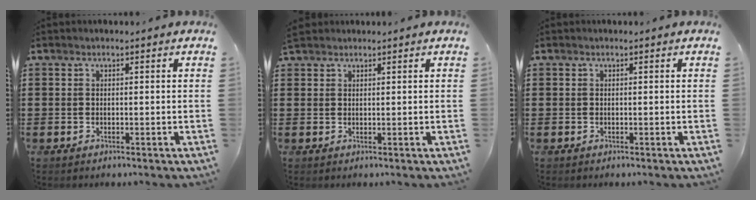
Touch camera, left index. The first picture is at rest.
{"total": 1.4, "force": [1.3, 0.4, 0.2], "torque": [-0.008, 0.003, 0.025]}
{"total": 0.0}